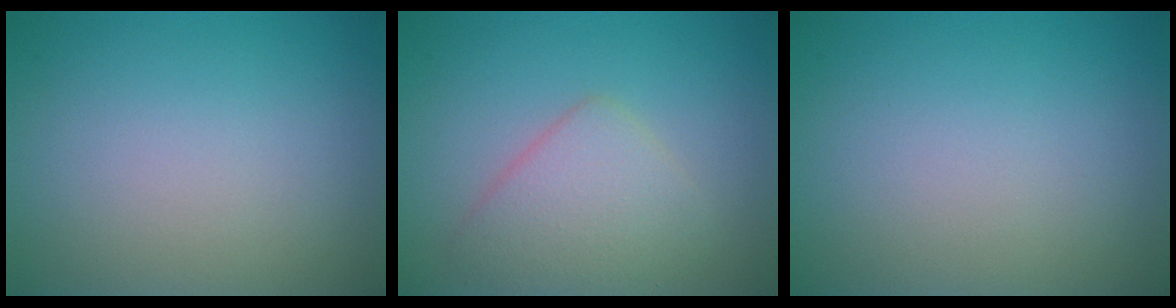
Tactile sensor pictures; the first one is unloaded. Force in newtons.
{"total": 3.7, "press": 3.7, "slide": 0.0}
{"total": 0.0}